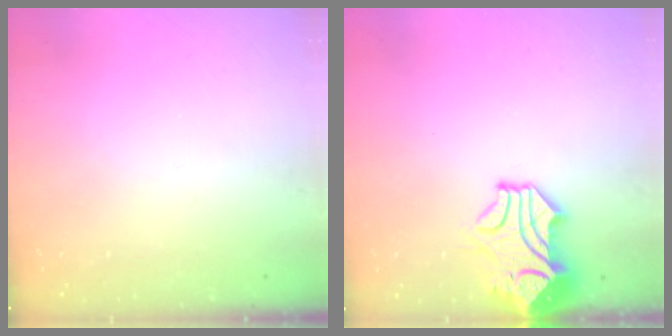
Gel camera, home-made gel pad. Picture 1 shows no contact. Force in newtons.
{"total": 2.9, "press": 2.8, "slide": 0.9}